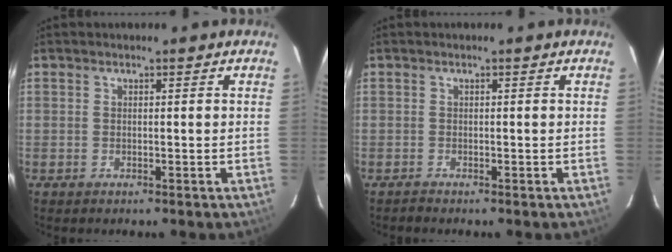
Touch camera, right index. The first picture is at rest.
{"total": 0.6, "force": [-0.6, 0.0, -0.1], "torque": [0.001, -0.002, -0.015]}